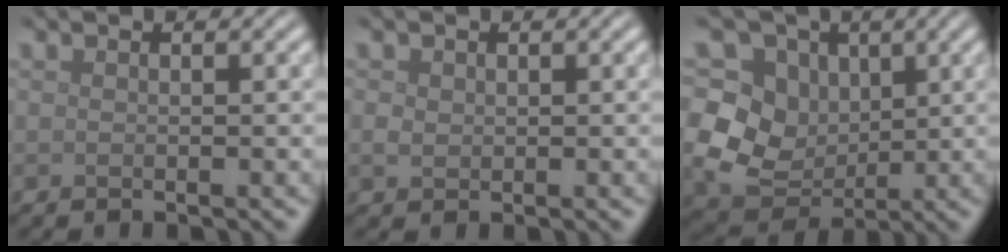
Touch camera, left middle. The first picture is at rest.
{"total": 1.1, "force": [0.2, 1.0, 0.4], "torque": [-0.007, -0.001, 0.003]}
{"total": 10.2, "force": [1.3, 8.5, 5.3], "torque": [-0.125, 0.013, 0.008]}